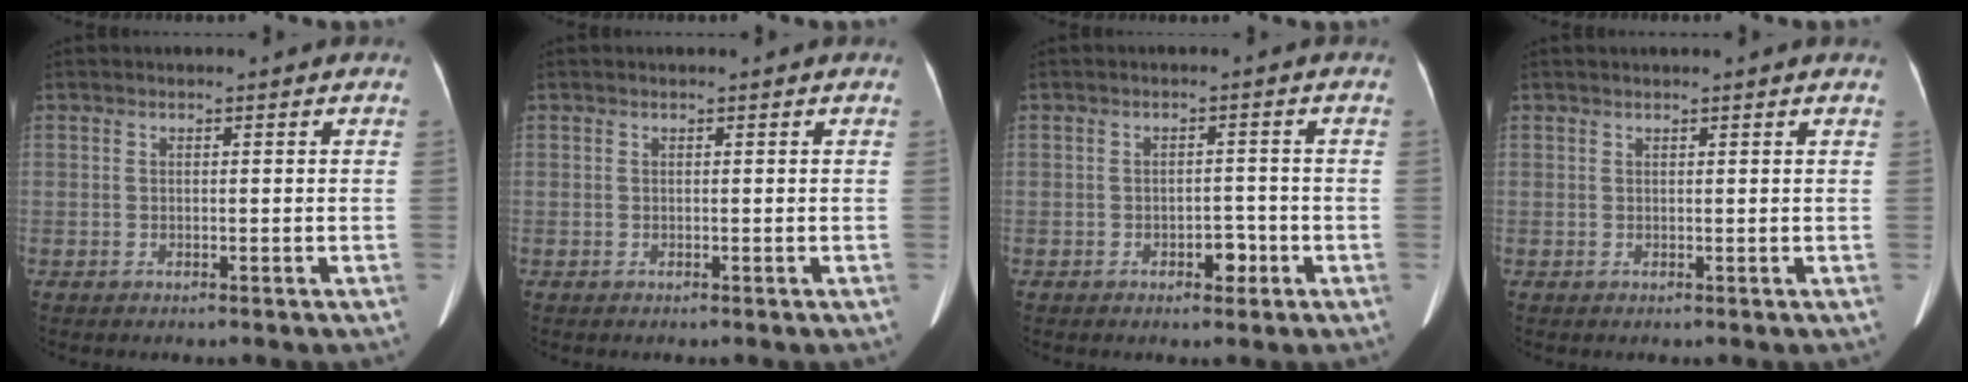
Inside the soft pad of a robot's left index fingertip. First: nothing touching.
{"total": 0.0}
{"total": 2.5, "force": [-1.2, 1.5, 1.6], "torque": [-0.019, 0.005, -0.014]}
{"total": 1.7, "force": [1.6, -0.2, 0.7], "torque": [-0.015, 0.022, 0.025]}